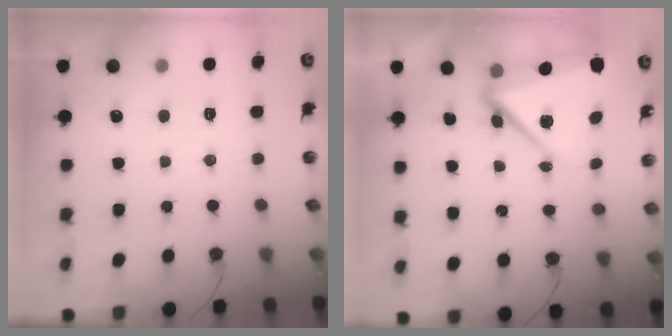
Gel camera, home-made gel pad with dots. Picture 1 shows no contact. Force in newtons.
{"total": 10.0, "press": 9.9, "slide": 1.5}